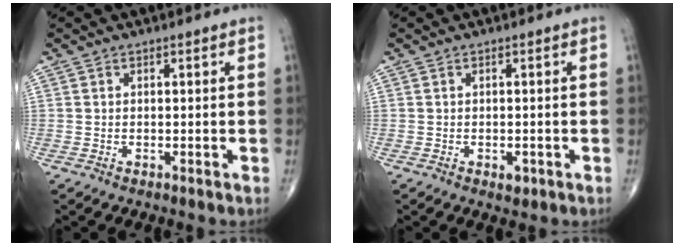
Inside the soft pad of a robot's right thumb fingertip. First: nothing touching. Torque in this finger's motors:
{"motor_torque": [0.35, 0.18, 0.06, -0.27, -0.03]}